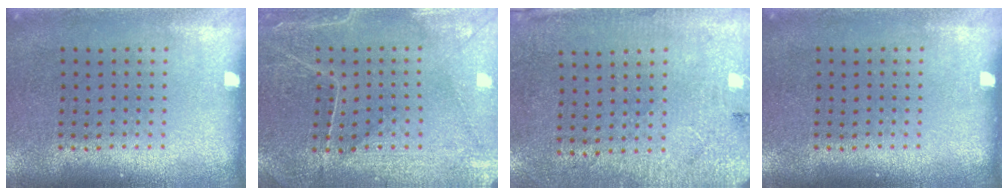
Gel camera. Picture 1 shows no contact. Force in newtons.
{"total": 0.8, "press": 0.7, "slide": 0.4}
{"total": 2.7, "press": 2.3, "slide": 1.5}
{"total": 0.0}